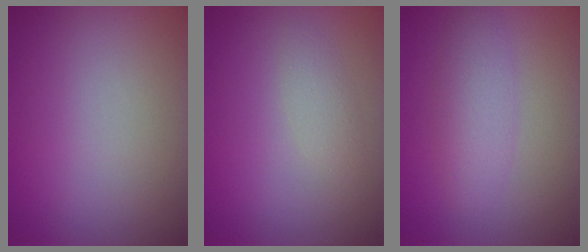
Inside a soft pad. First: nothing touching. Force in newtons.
{"total": 1.4, "press": 1.4, "slide": 0.1}
{"total": 2.8, "press": 2.8, "slide": 0.1}